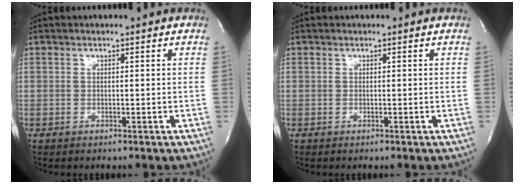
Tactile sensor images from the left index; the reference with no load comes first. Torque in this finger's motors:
{"motor_torque": [-0.07, 0.01, 0.00, 0.00]}